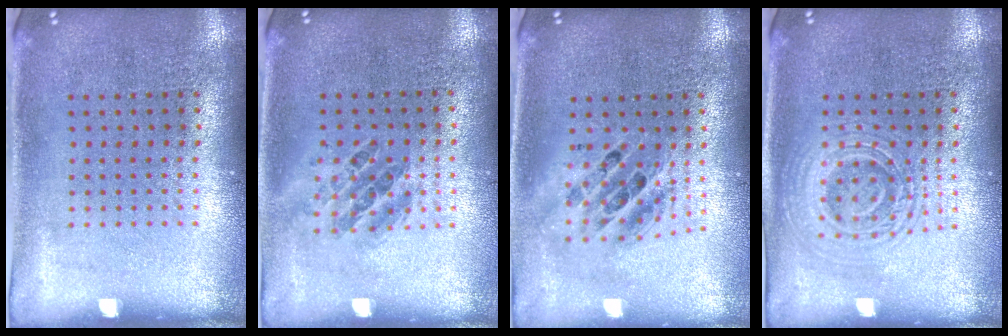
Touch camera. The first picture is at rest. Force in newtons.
{"total": 1.0, "press": 0.9, "slide": 0.5}
{"total": 1.7, "press": 1.4, "slide": 0.9}
{"total": 2.1, "press": 2.1, "slide": 0.4}